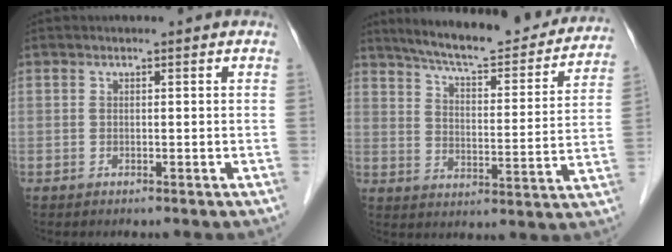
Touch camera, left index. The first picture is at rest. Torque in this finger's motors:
{"motor_torque": [-0.18, -0.72, 0.34, 0.09]}